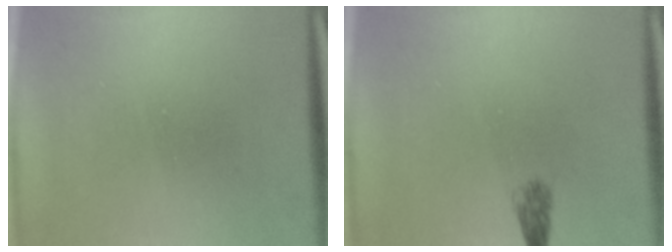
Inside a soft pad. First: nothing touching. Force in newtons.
{"total": 1.8}